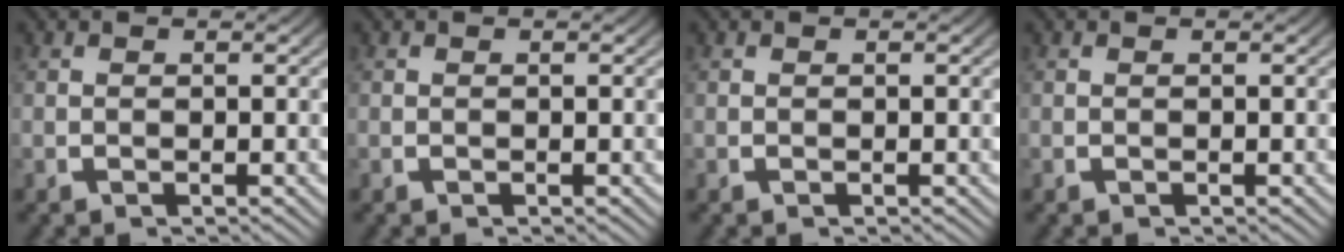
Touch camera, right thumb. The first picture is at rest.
{"total": 0.0}
{"total": 0.0}
{"total": 0.0}